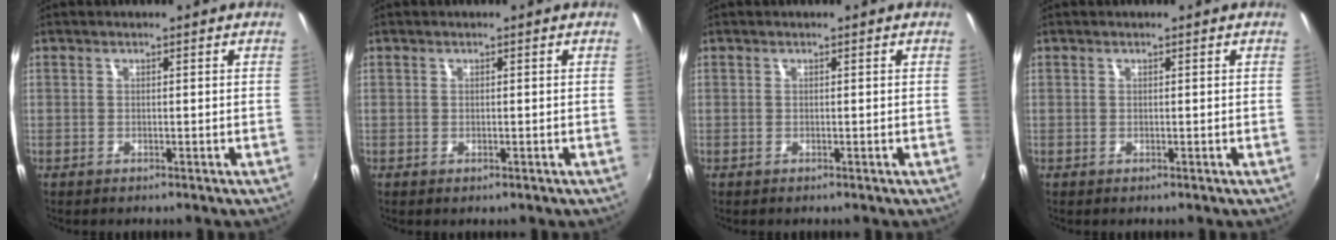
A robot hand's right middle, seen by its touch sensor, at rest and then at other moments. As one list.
[{"total": 0.0}, {"total": 0.0}, {"total": 0.0}]